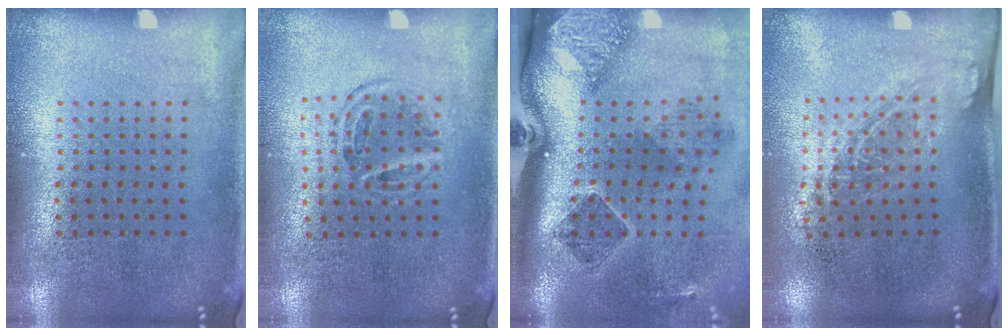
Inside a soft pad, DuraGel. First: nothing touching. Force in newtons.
{"total": 1.0, "press": 1.0, "slide": 0.4}
{"total": 3.1, "press": 2.0, "slide": 2.3}
{"total": 1.3, "press": 1.0, "slide": 0.9}